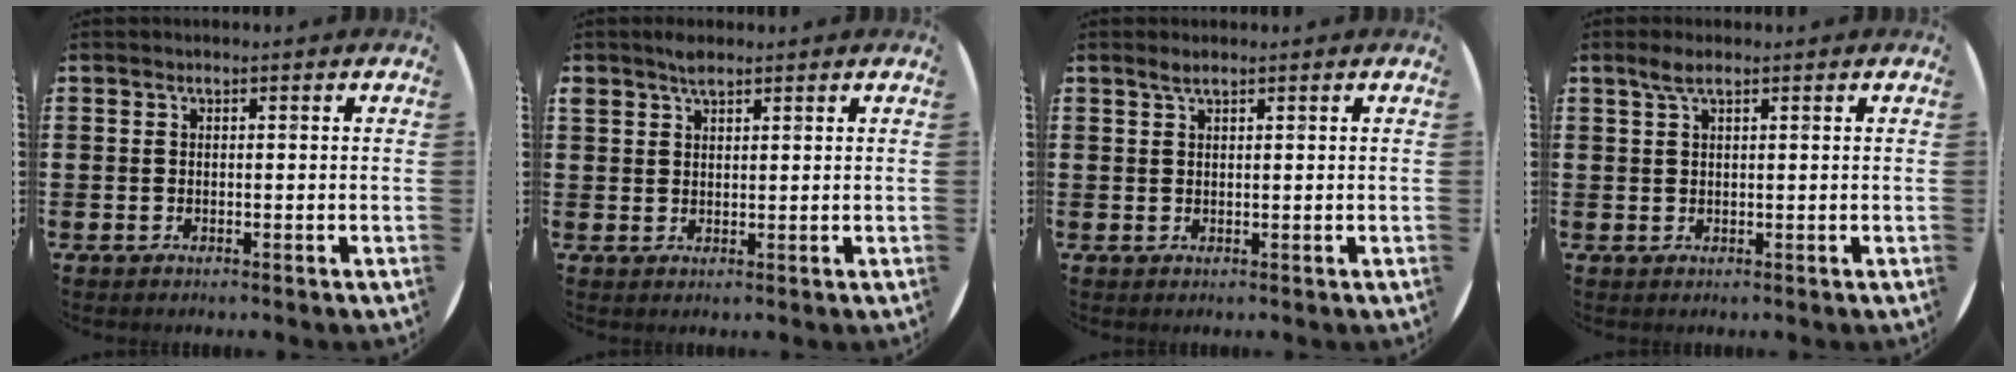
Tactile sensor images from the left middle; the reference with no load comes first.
{"total": 2.1, "force": [1.8, 0.8, 0.7], "torque": [-0.009, 0.000, 0.033]}
{"total": 1.3, "force": [1.0, 0.1, 0.8], "torque": [-0.017, 0.001, 0.019]}
{"total": 2.1, "force": [1.4, 0.4, 1.5], "torque": [-0.032, 0.004, 0.024]}